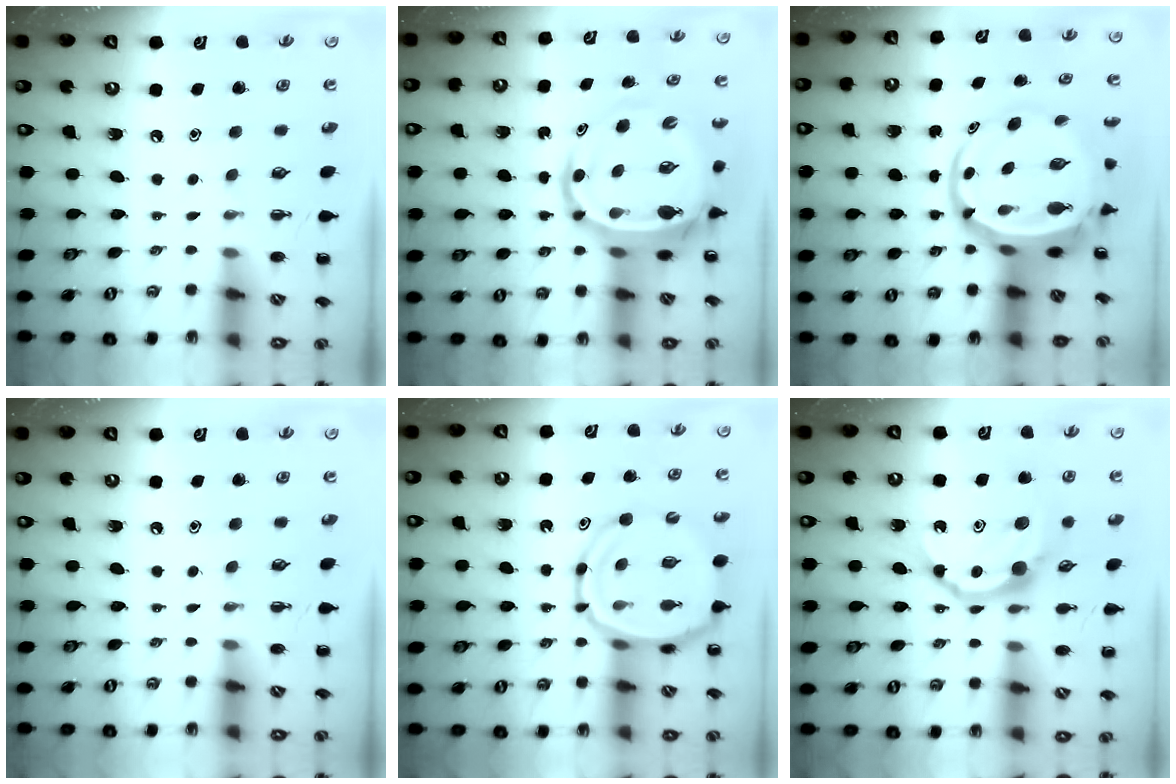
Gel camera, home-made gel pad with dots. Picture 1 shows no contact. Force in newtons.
{"total": 10.4, "press": 9.9, "slide": 3.2}
{"total": 9.2, "press": 8.8, "slide": 2.4}
{"total": 0.0}
{"total": 14.2, "press": 13.8, "slide": 3.2}
{"total": 11.3, "press": 11.3, "slide": 0.7}